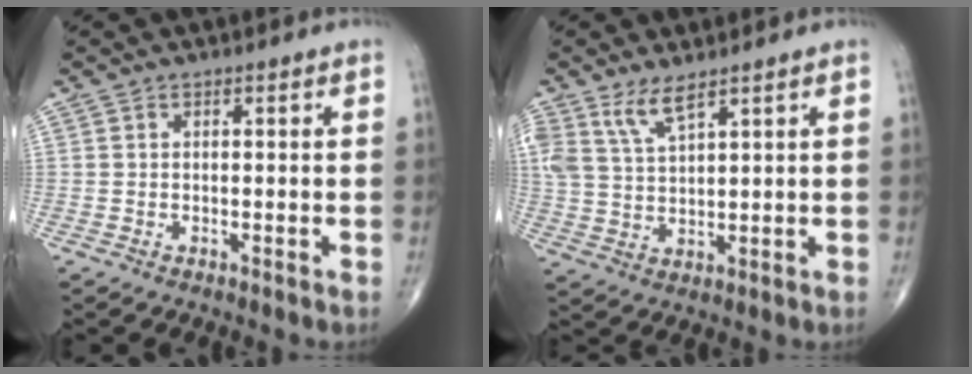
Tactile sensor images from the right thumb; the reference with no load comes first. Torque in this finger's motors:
{"motor_torque": [-0.04, 0.17, 0.67, 0.66, 0.09]}